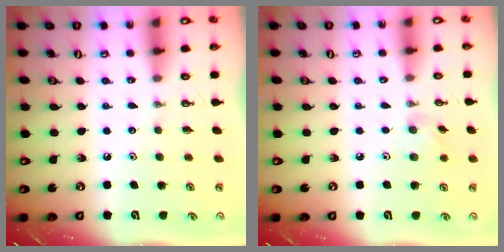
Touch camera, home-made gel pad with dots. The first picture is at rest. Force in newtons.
{"total": 7.1, "press": 6.8, "slide": 2.2}